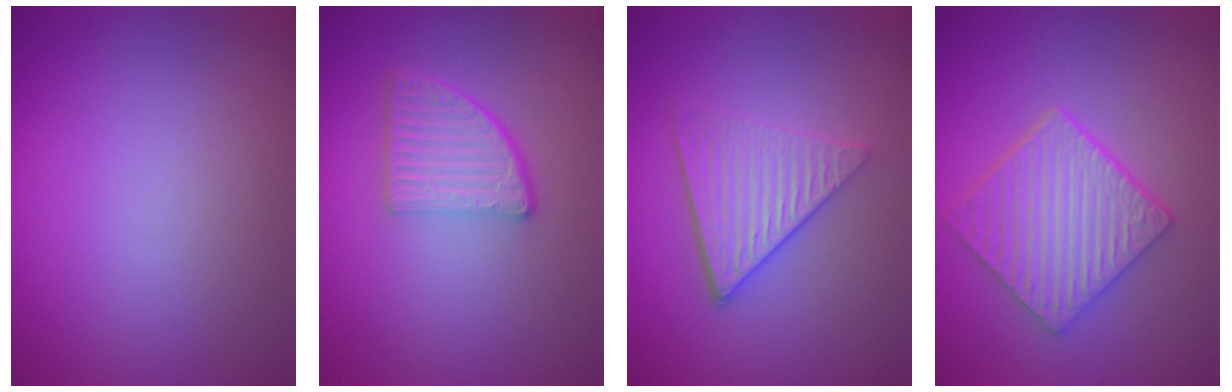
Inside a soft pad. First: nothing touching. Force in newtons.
{"total": 4.7, "press": 3.3, "slide": 3.3}
{"total": 4.5, "press": 3.5, "slide": 2.8}
{"total": 5.6, "press": 4.5, "slide": 3.4}